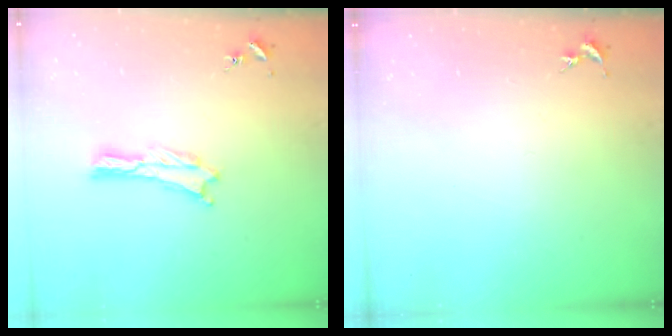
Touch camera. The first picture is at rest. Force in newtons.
{"total": 0.0}